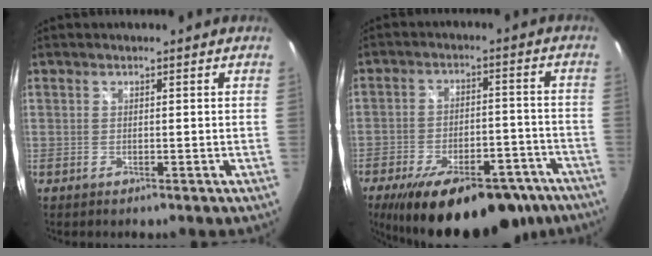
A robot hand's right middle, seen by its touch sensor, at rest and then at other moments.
{"total": 22.9, "force": [-16.8, 8.9, 12.9], "torque": [-0.221, -0.020, -0.225]}